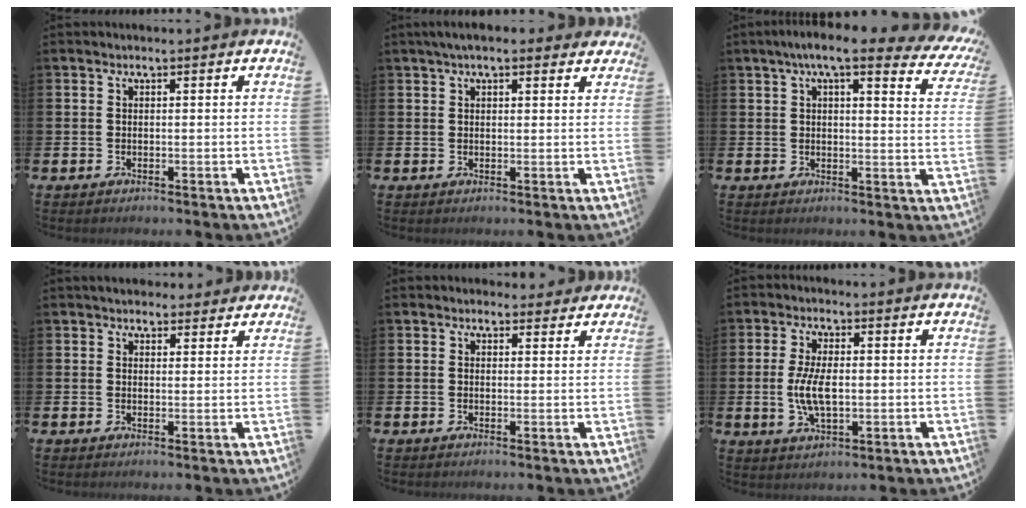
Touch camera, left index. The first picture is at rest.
{"total": 3.3, "force": [2.7, 1.1, 1.6], "torque": [-0.023, -0.003, 0.046]}
{"total": 6.8, "force": [5.6, 1.1, 3.7], "torque": [-0.067, -0.020, 0.092]}
{"total": 3.0, "force": [2.7, 1.1, -0.1], "torque": [0.016, -0.015, 0.046]}
{"total": 1.5, "force": [1.2, 0.9, 0.0], "torque": [0.012, 0.001, 0.019]}
{"total": 6.0, "force": [-0.2, 2.7, 5.4], "torque": [-0.113, 0.002, -0.006]}